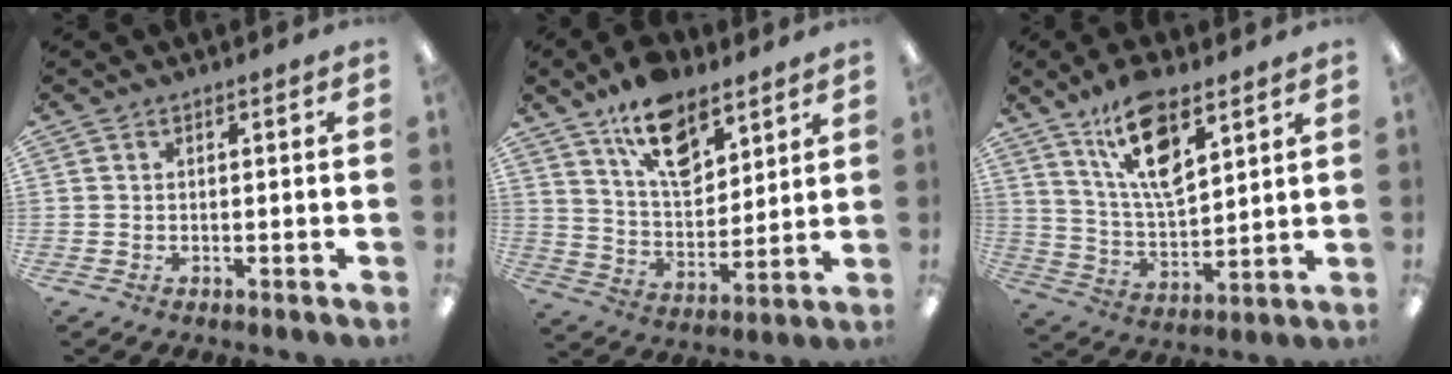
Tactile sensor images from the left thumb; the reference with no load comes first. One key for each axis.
{"total": 14.8, "fx": 9.7, "fy": 7.8, "fz": 8.1, "tx": -0.125, "ty": -0.048, "tz": 0.174}
{"total": 15.6, "fx": 9.6, "fy": 6.2, "fz": 10.6, "tx": -0.191, "ty": -0.032, "tz": 0.167}